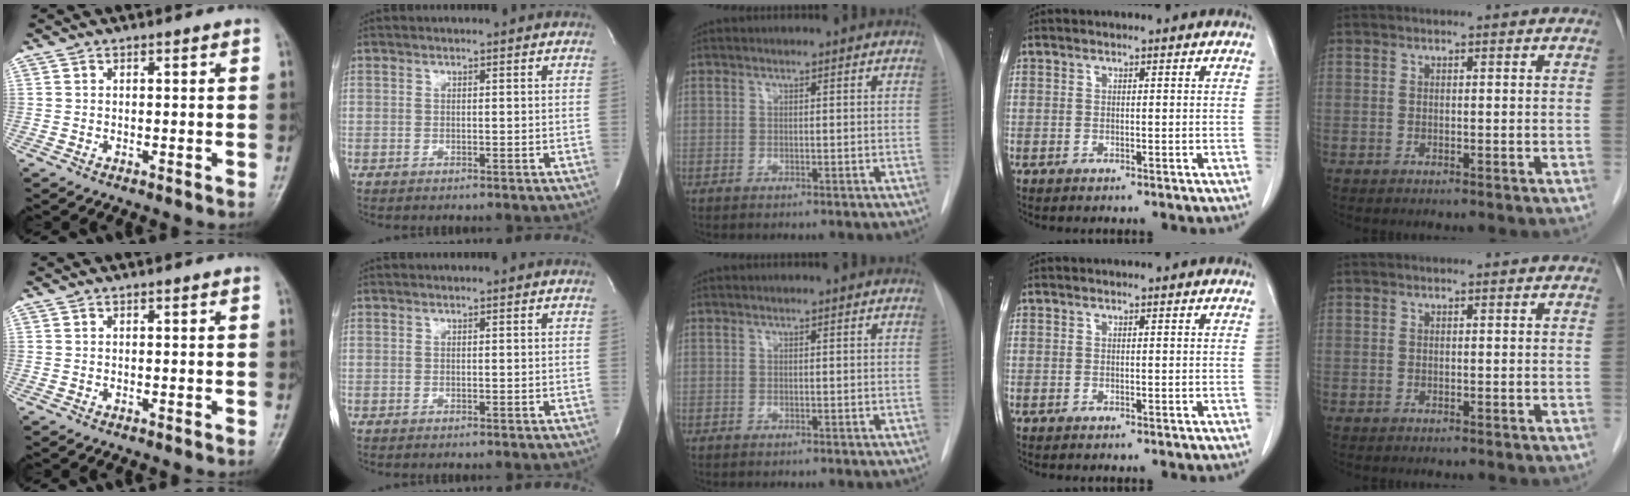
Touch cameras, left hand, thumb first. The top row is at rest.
{}